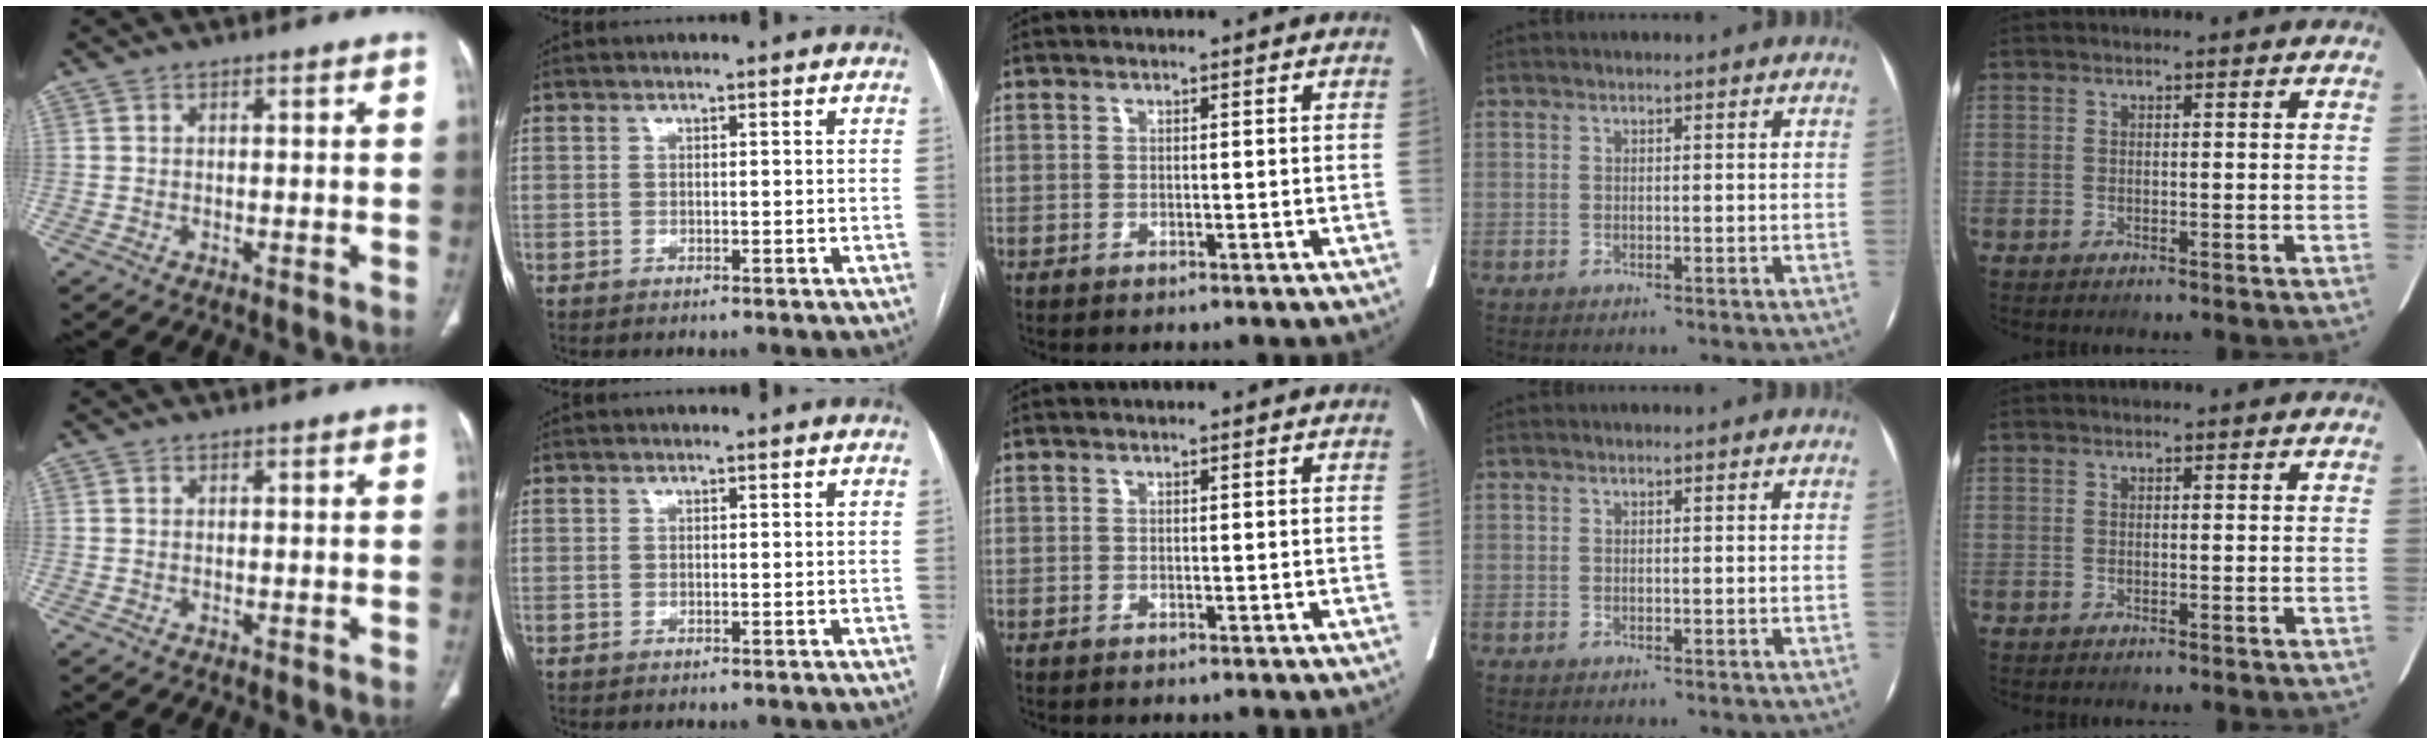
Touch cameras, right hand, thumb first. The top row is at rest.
{}